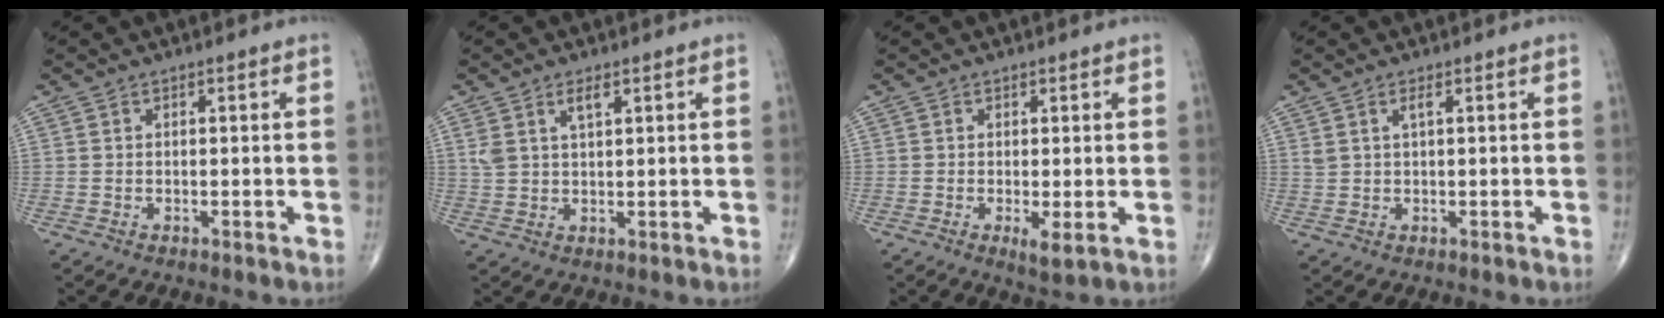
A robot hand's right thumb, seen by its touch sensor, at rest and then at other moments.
{"total": 4.0, "force": [2.1, 1.7, 2.9], "torque": [-0.057, -0.002, 0.045]}
{"total": 2.6, "force": [-0.5, 0.6, 2.5], "torque": [-0.047, -0.011, -0.008]}
{"total": 1.8, "force": [0.9, 0.4, 1.5], "torque": [-0.038, 0.003, 0.022]}